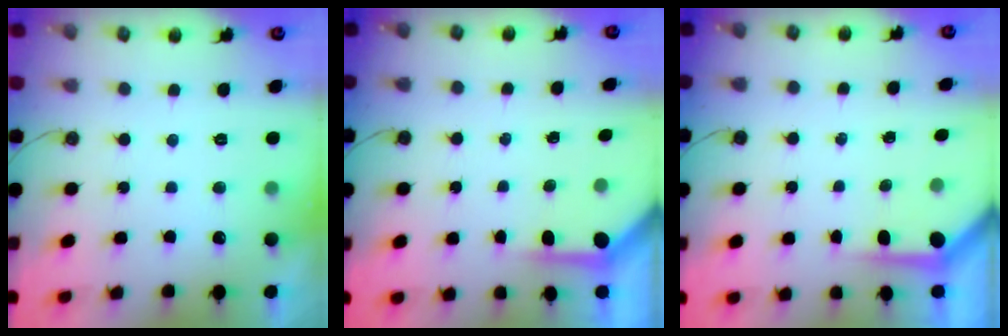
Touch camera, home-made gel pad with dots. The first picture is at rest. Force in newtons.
{"total": 3.7, "press": 3.6, "slide": 0.4}
{"total": 3.8, "press": 3.8, "slide": 0.4}